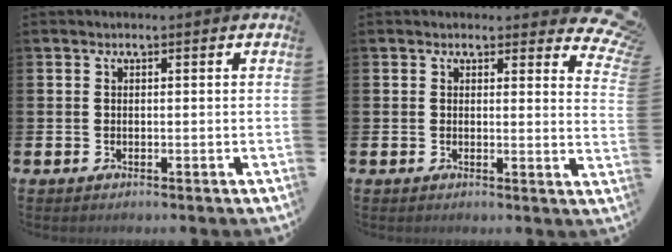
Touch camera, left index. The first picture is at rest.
{"total": 2.6, "force": [2.3, 1.1, 0.5], "torque": [0.007, -0.017, 0.034]}